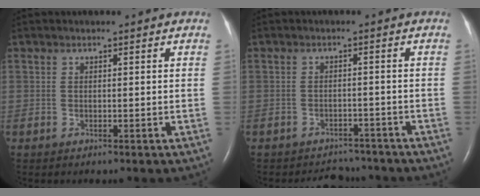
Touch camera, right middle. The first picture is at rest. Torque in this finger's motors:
{"motor_torque": [0.00, -0.02, -0.01, 0.01]}